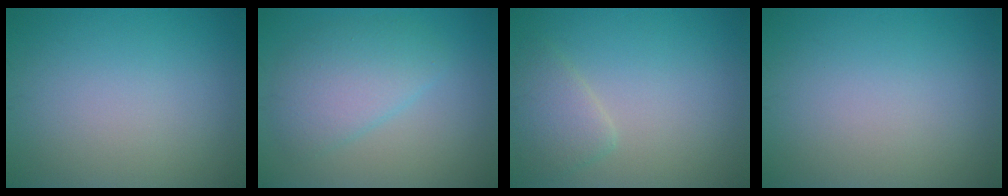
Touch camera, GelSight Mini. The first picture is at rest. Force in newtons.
{"total": 4.0, "press": 4.0, "slide": 0.2}
{"total": 2.5, "press": 2.5, "slide": 0.2}
{"total": 0.0}